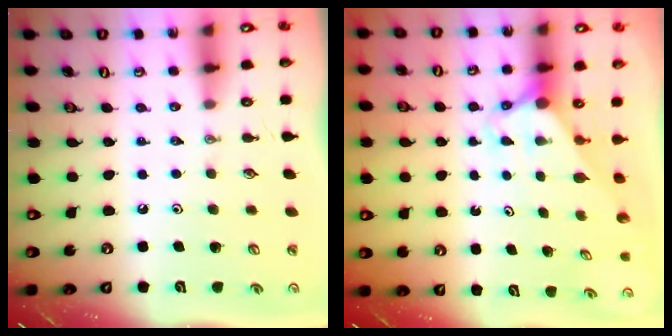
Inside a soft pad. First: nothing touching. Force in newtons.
{"total": 2.9, "press": 2.9, "slide": 0.1}